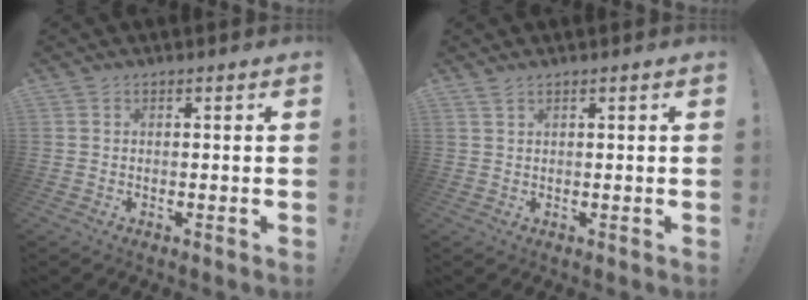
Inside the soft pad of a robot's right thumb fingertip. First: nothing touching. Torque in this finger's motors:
{"motor_torque": [-0.17, -0.18, -0.11, -0.14, 0.00]}